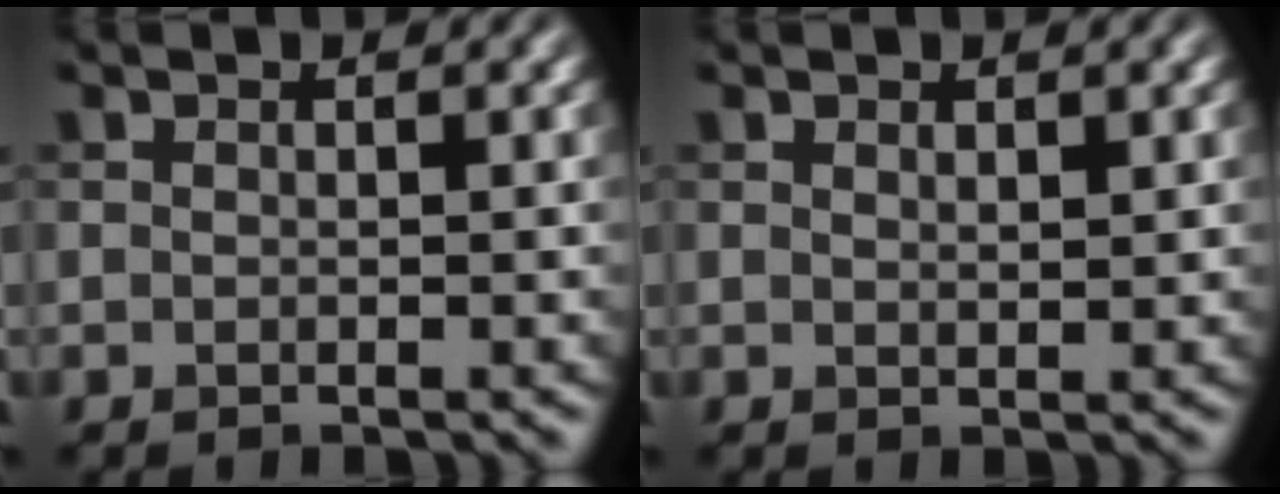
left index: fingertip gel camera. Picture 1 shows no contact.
{"total": 0.7, "force": [0.6, 0.1, 0.1], "torque": [-0.003, -0.003, 0.015]}